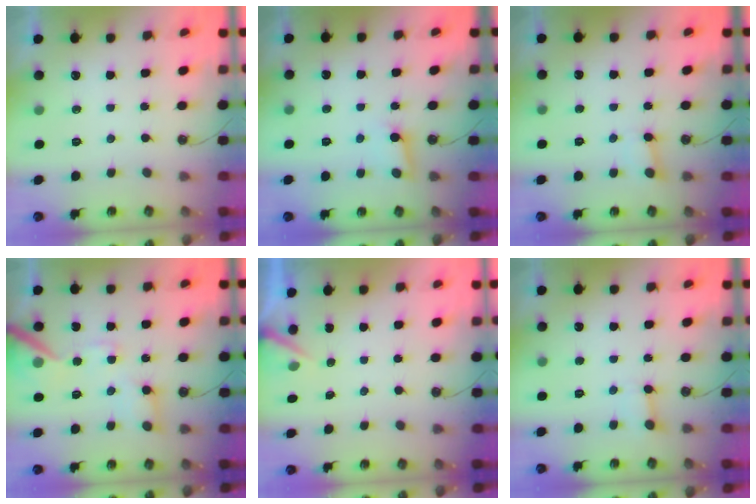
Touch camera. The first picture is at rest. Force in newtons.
{"total": 3.0, "press": 3.0, "slide": 0.4}
{"total": 2.5, "press": 2.5, "slide": 0.2}
{"total": 13.4, "press": 13.3, "slide": 1.7}
{"total": 2.9, "press": 2.9, "slide": 0.2}
{"total": 2.9, "press": 2.9, "slide": 0.3}